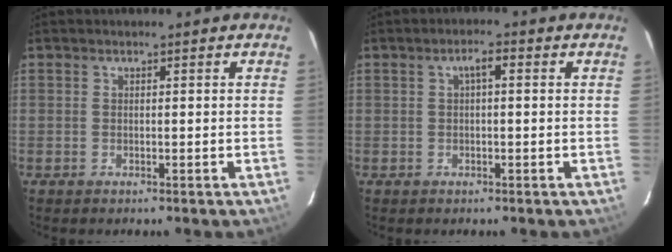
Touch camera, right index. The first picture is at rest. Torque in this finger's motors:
{"motor_torque": [0.24, -0.11, 0.22, 0.05]}